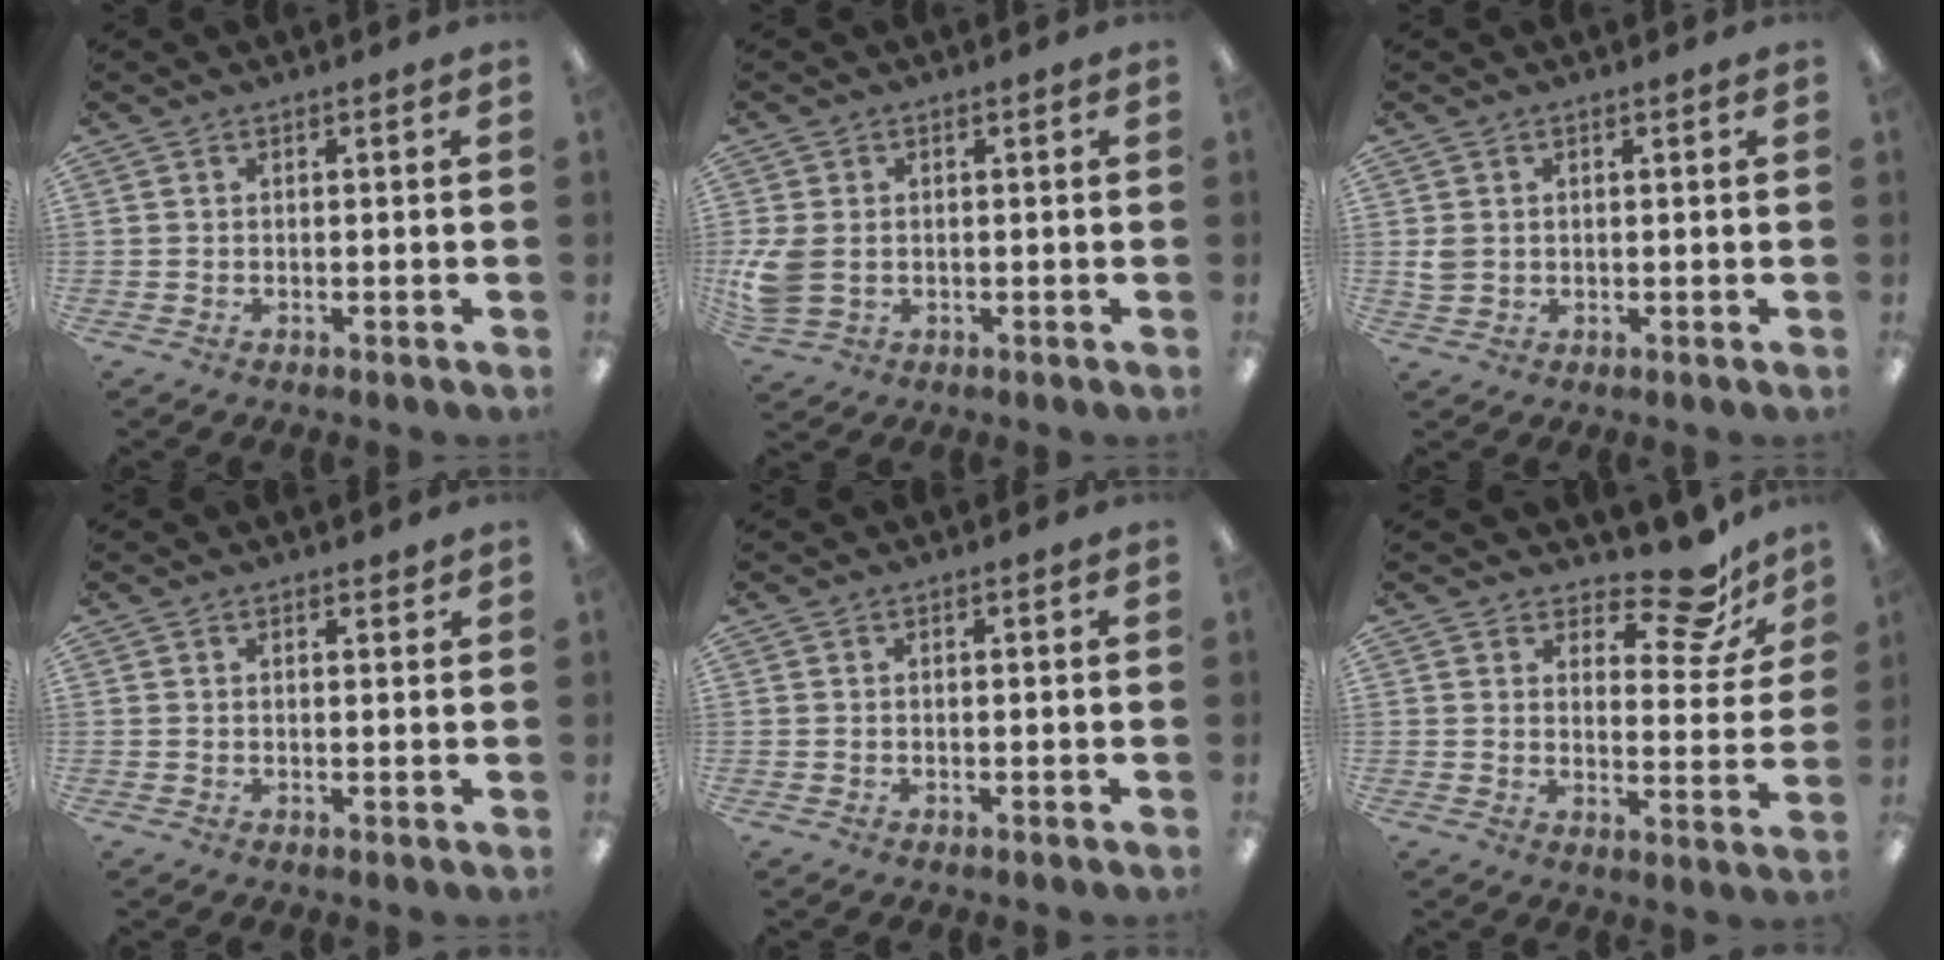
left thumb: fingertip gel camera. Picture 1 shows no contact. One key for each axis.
{"total": 6.0, "fx": -0.1, "fy": 4.6, "fz": 4.0, "tx": -0.088, "ty": -0.002, "tz": -0.002}
{"total": 2.4, "fx": 0.6, "fy": 2.0, "fz": 1.1, "tx": -0.016, "ty": 0.001, "tz": 0.010}
{"total": 1.0, "fx": 0.8, "fy": 0.4, "fz": 0.3, "tx": 0.001, "ty": -0.003, "tz": 0.014}
{"total": 0.0}
{"total": 11.9, "fx": 9.2, "fy": 4.4, "fz": 6.2, "tx": -0.077, "ty": -0.061, "tz": 0.158}